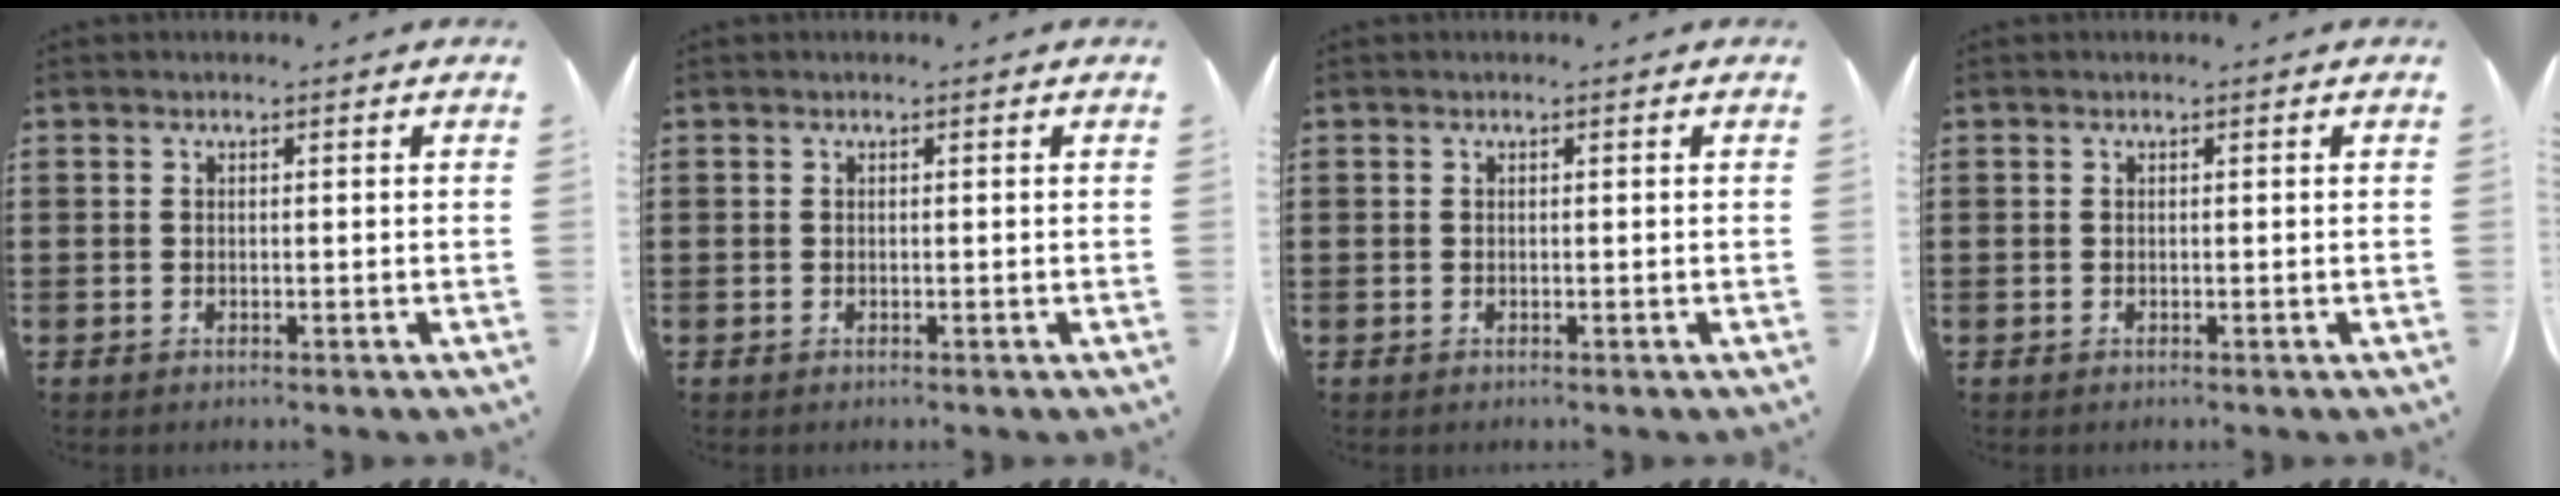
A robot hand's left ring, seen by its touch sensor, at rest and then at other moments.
{"total": 0.0}
{"total": 0.0}
{"total": 0.0}